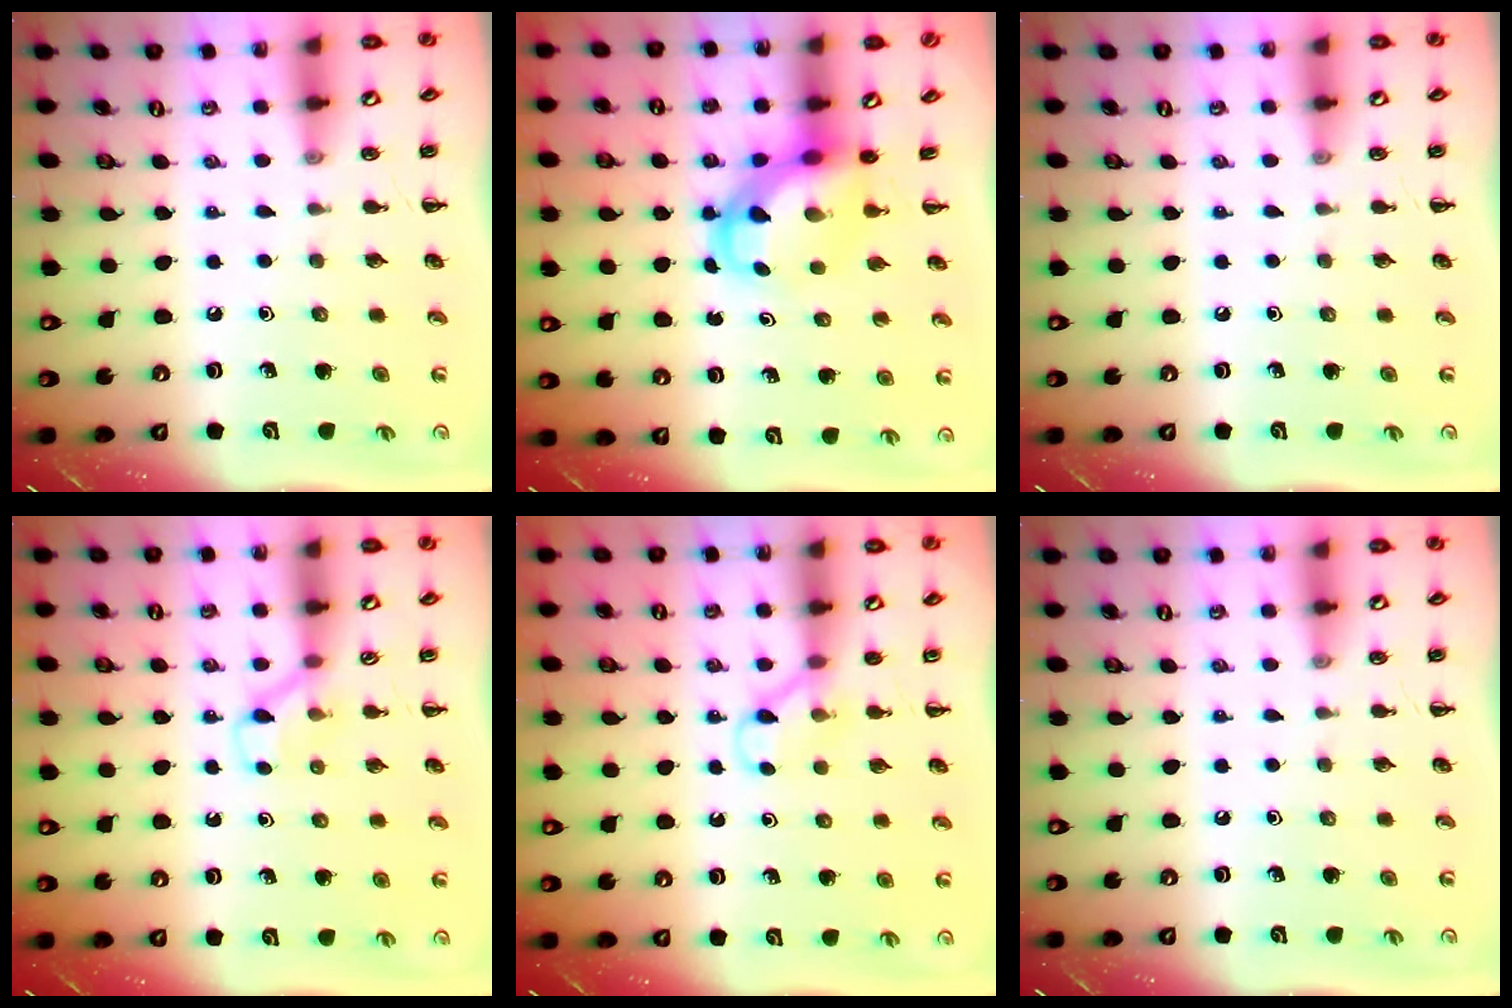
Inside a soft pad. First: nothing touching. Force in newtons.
{"total": 5.7, "press": 5.6, "slide": 1.0}
{"total": 0.0}
{"total": 4.3, "press": 4.0, "slide": 1.5}
{"total": 4.1, "press": 4.0, "slide": 1.2}
{"total": 0.0}